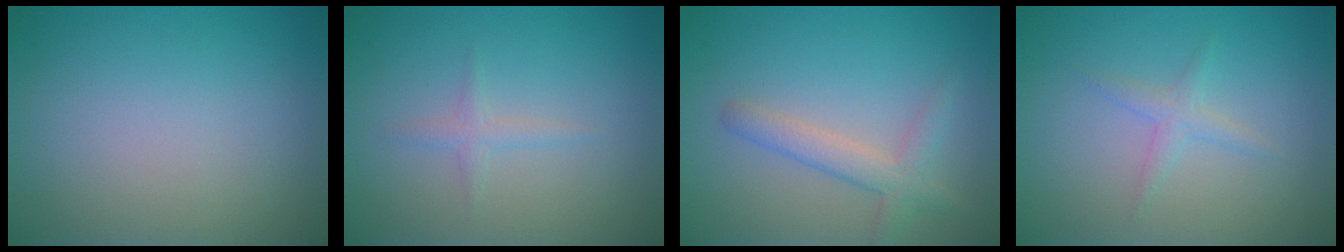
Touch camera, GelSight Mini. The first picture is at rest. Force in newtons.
{"total": 1.1, "press": 1.1, "slide": 0.1}
{"total": 2.7, "press": 2.7, "slide": 0.1}
{"total": 1.3, "press": 1.3, "slide": 0.0}